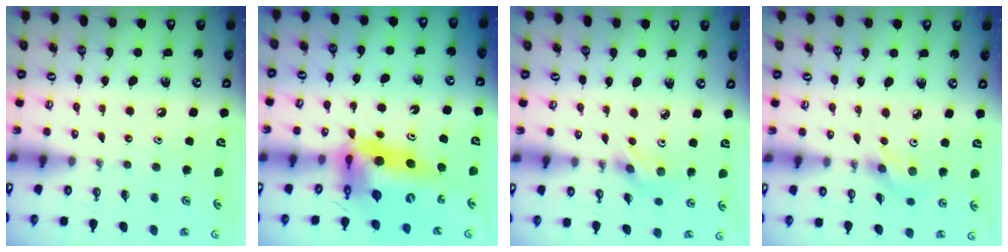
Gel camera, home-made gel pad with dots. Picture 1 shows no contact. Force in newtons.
{"total": 15.7, "press": 15.3, "slide": 3.5}
{"total": 3.0, "press": 3.0, "slide": 0.4}
{"total": 3.2, "press": 3.0, "slide": 0.9}